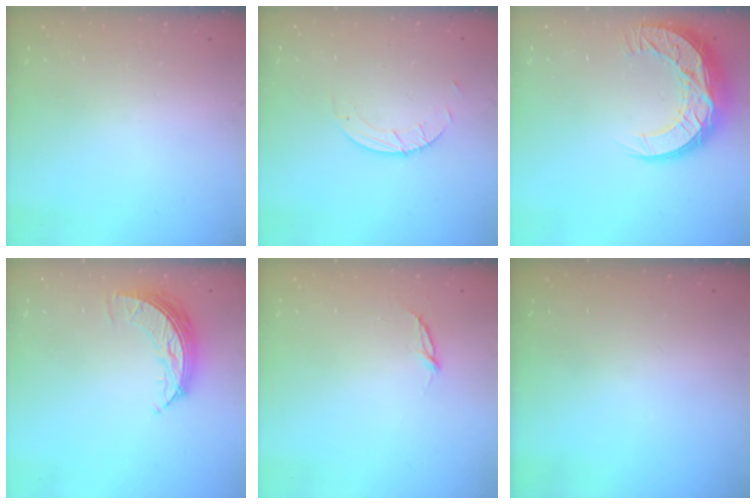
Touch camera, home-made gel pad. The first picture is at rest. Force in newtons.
{"total": 1.9, "press": 1.9, "slide": 0.1}
{"total": 16.0, "press": 16.0, "slide": 1.3}
{"total": 8.4, "press": 8.4, "slide": 0.7}
{"total": 2.8, "press": 2.8, "slide": 0.3}
{"total": 0.0}